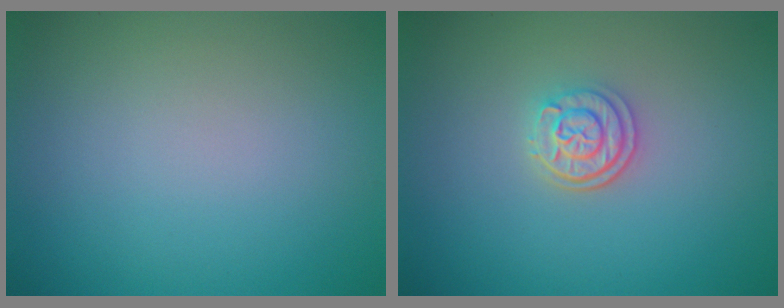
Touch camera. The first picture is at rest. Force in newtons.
{"total": 2.6, "press": 2.2, "slide": 1.3}